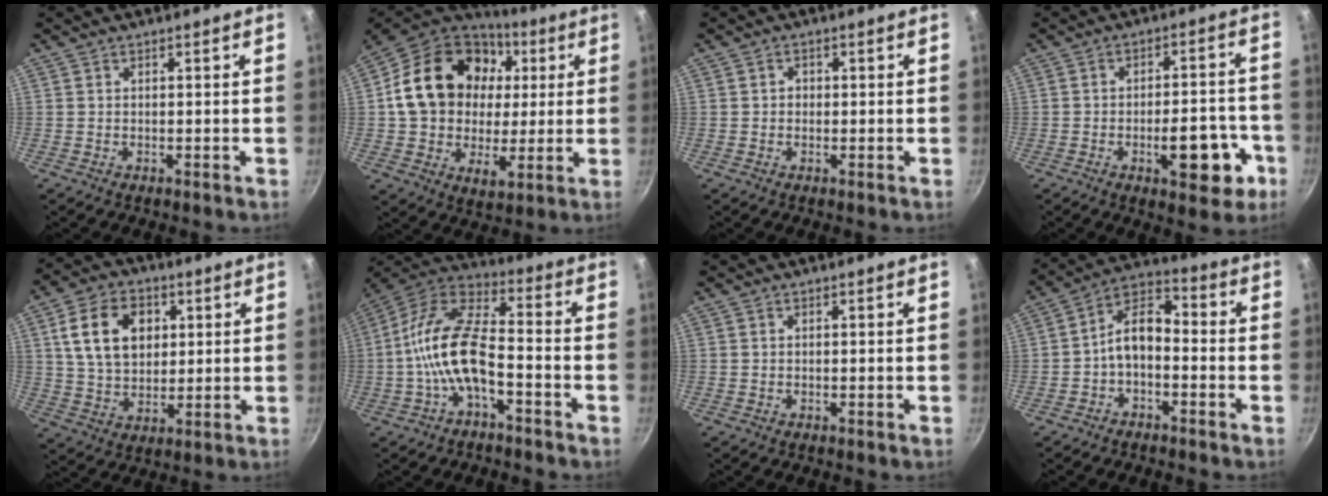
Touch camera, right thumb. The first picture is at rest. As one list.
[{"total": 24.2, "force": [4.3, 18.3, 15.2], "torque": [-0.238, 0.013, 0.068]}, {"total": 1.3, "force": [0.0, 1.2, 0.5], "torque": [-0.004, 0.004, -0.002]}, {"total": 12.1, "force": [-4.7, 5.3, 9.8], "torque": [-0.097, 0.030, -0.057]}, {"total": 13.7, "force": [3.7, 9.8, 8.9], "torque": [-0.135, 0.000, 0.065]}, {"total": 13.6, "force": [-4.3, 6.2, 11.4], "torque": [-0.220, 0.051, -0.092]}, {"total": 0.0}, {"total": 8.3, "force": [-2.4, 4.9, 6.2], "torque": [-0.100, 0.054, -0.055]}]